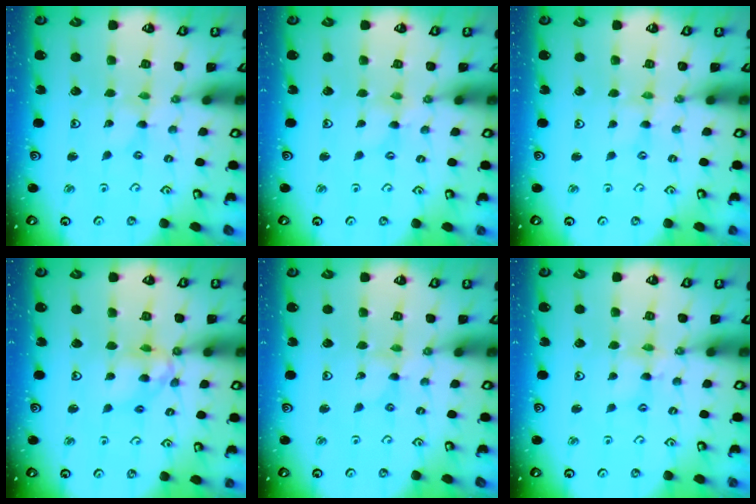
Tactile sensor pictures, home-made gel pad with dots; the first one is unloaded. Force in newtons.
{"total": 0.0}
{"total": 0.0}
{"total": 9.6, "press": 9.6, "slide": 1.0}
{"total": 0.0}
{"total": 2.8, "press": 2.8, "slide": 0.3}